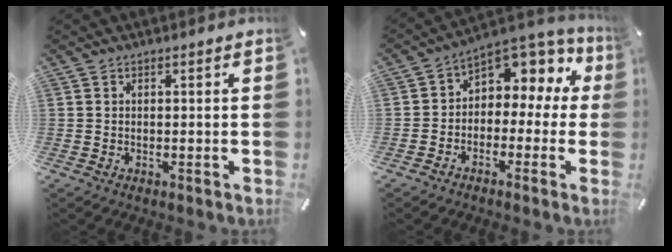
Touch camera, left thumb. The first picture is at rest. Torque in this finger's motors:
{"motor_torque": [0.03, 0.97, 0.12, -0.16, 0.18]}